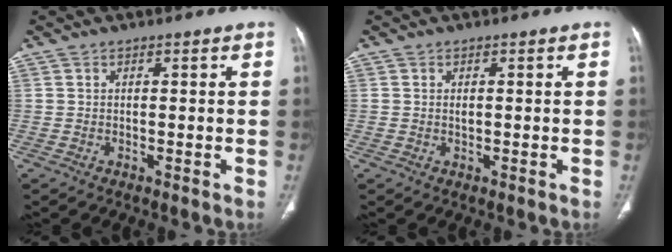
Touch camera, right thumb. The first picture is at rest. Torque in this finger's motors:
{"motor_torque": [-0.36, 0.03, 0.37, 0.08, 0.07]}